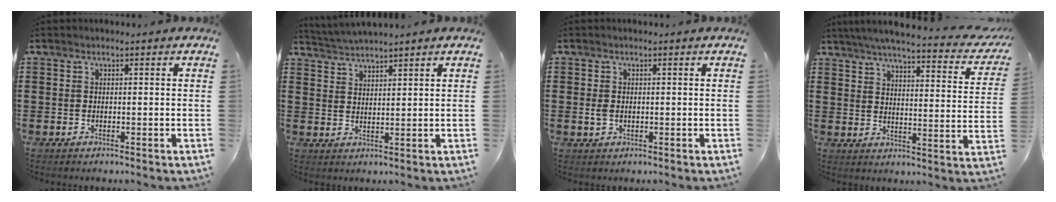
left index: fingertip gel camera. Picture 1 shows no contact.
{"total": 2.5, "force": [2.4, -0.5, -0.2], "torque": [-0.005, -0.007, 0.045]}
{"total": 1.4, "force": [0.0, 1.0, 1.0], "torque": [-0.030, 0.002, -0.004]}
{"total": 5.7, "force": [4.9, -0.2, 2.8], "torque": [-0.067, -0.034, 0.079]}